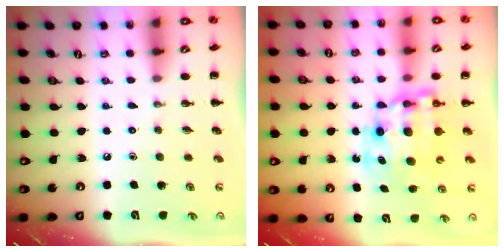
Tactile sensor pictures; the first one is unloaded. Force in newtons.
{"total": 10.8, "press": 10.5, "slide": 2.5}